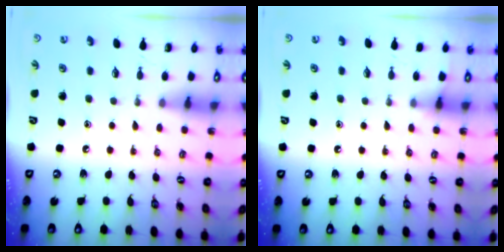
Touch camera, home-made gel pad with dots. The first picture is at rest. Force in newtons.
{"total": 3.6, "press": 3.5, "slide": 0.4}